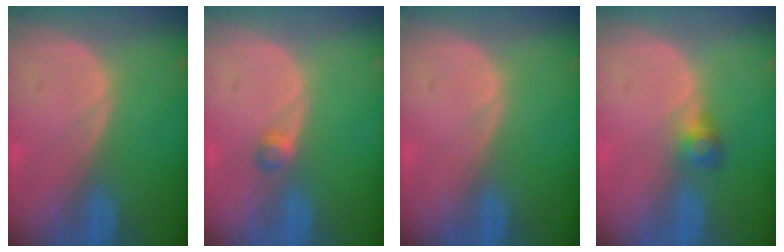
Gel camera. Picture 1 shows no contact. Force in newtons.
{"total": 1.8, "press": 1.6, "slide": 0.8}
{"total": 0.0}
{"total": 2.7, "press": 2.6, "slide": 0.8}